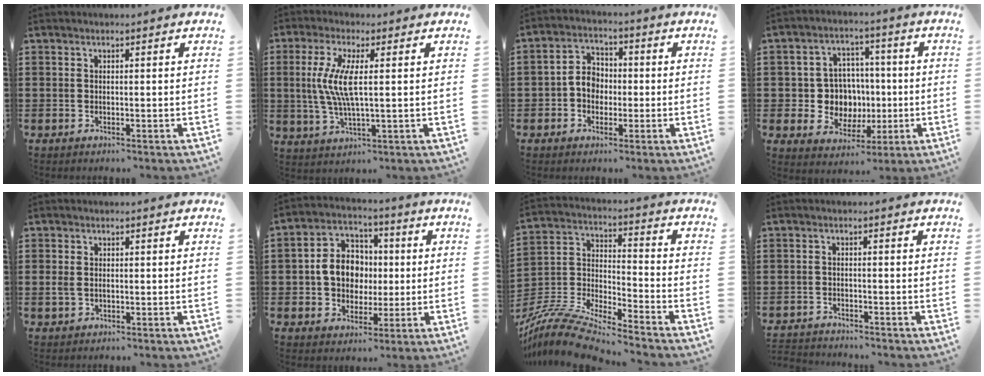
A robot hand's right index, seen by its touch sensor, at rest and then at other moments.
{"total": 7.3, "force": [0.8, 1.5, 7.1], "torque": [-0.162, -0.012, 0.003]}
{"total": 4.5, "force": [-0.9, 3.8, 2.4], "torque": [-0.060, 0.009, -0.023]}
{"total": 7.6, "force": [-0.1, 7.0, 2.8], "torque": [-0.064, 0.010, 0.004]}
{"total": 1.6, "force": [0.0, 1.2, 1.1], "torque": [-0.031, 0.004, -0.004]}
{"total": 8.3, "force": [-0.2, 7.0, 4.3], "torque": [-0.101, 0.020, -0.005]}
{"total": 10.3, "force": [-9.5, 1.2, 3.7], "torque": [-0.087, 0.009, -0.194]}
{"total": 2.0, "force": [-2.0, 0.1, -0.2], "torque": [-0.003, 0.000, -0.044]}